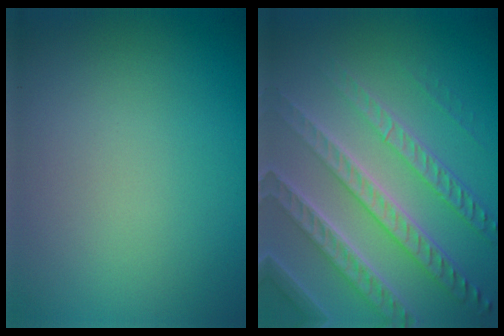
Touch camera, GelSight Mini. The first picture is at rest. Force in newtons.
{"total": 7.4, "press": 5.1, "slide": 5.4}